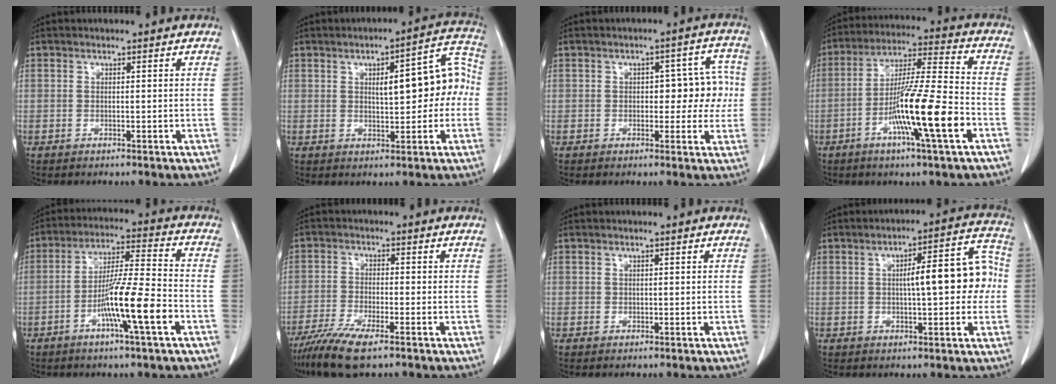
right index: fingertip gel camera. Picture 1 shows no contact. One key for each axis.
{"total": 10.8, "fx": 0.7, "fy": 3.7, "fz": 10.1, "tx": -0.125, "ty": 0.041, "tz": 0.013}
{"total": 6.8, "fx": 0.0, "fy": 3.5, "fz": 5.8, "tx": -0.058, "ty": 0.031, "tz": 0.003}
{"total": 15.0, "fx": -5.4, "fy": -0.1, "fz": 14.0, "tx": -0.249, "ty": -0.008, "tz": -0.099}
{"total": 11.5, "fx": -4.5, "fy": -0.2, "fz": 10.6, "tx": -0.192, "ty": -0.002, "tz": -0.082}
{"total": 7.9, "fx": -5.6, "fy": 1.1, "fz": 5.4, "tx": -0.102, "ty": -0.022, "tz": -0.100}
{"total": 0.0}
{"total": 10.8, "fx": 0.5, "fy": 2.8, "fz": 10.4, "tx": -0.139, "ty": 0.037, "tz": 0.009}